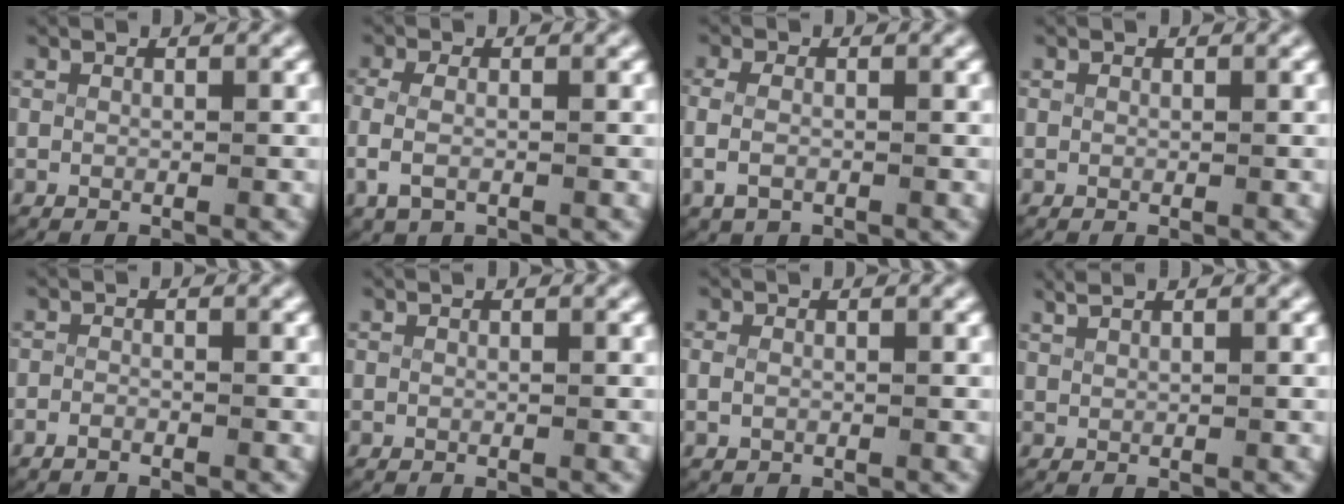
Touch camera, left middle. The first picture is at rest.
{"total": 3.0, "force": [-0.7, 1.9, 2.2], "torque": [-0.072, -0.014, -0.004]}
{"total": 2.7, "force": [-0.7, 1.8, 1.9], "torque": [-0.060, -0.012, -0.004]}
{"total": 0.0}
{"total": 1.3, "force": [-1.3, 0.2, 0.2], "torque": [-0.014, -0.009, -0.022]}
{"total": 0.0}
{"total": 1.2, "force": [-0.1, 0.9, 0.7], "torque": [-0.025, -0.007, 0.004]}
{"total": 1.2, "force": [1.1, 0.0, 0.4], "torque": [-0.010, 0.000, 0.025]}